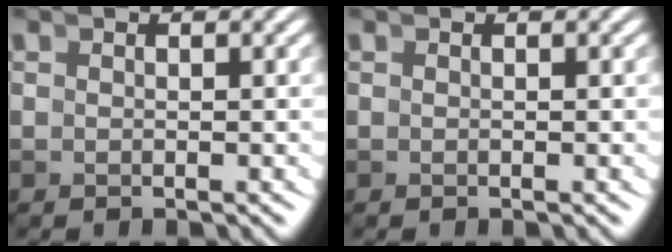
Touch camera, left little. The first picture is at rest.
{"total": 0.0}